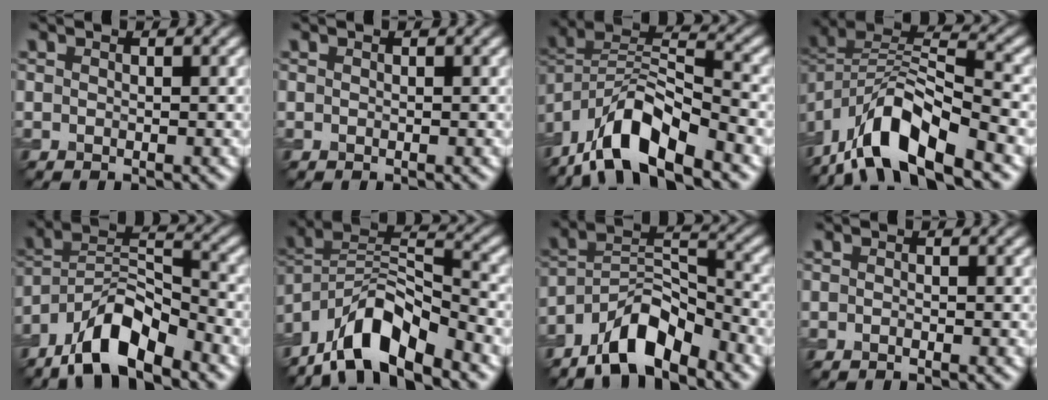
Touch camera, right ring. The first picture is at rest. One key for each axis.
{"total": 0.0}
{"total": 10.1, "fx": -6.8, "fy": 3.3, "fz": 6.7, "tx": -0.112, "ty": 0.010, "tz": -0.136}
{"total": 10.8, "fx": -6.6, "fy": 4.1, "fz": 7.5, "tx": -0.130, "ty": 0.009, "tz": -0.135}
{"total": 8.3, "fx": -6.0, "fy": 2.8, "fz": 5.1, "tx": -0.081, "ty": 0.007, "tz": -0.119}
{"total": 9.3, "fx": -6.7, "fy": 2.9, "fz": 5.7, "tx": -0.092, "ty": 0.007, "tz": -0.134}
{"total": 7.2, "fx": -5.3, "fy": 2.6, "fz": 4.1, "tx": -0.062, "ty": 0.010, "tz": -0.102}
{"total": 0.0}